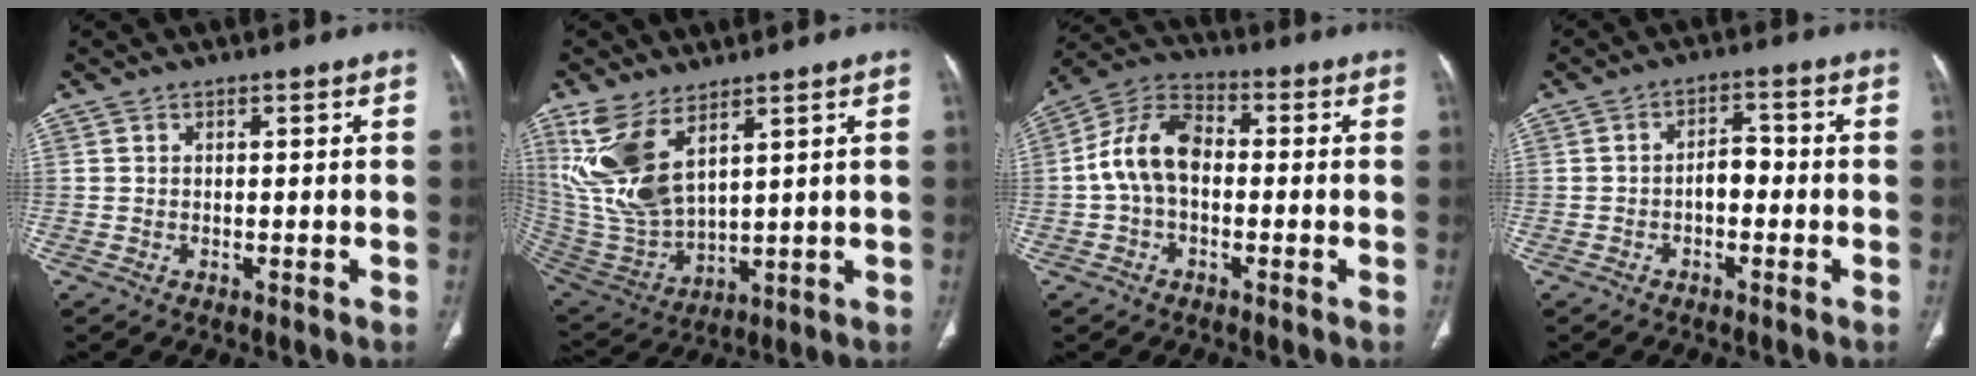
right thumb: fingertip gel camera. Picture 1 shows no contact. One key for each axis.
{"total": 14.3, "fx": 7.3, "fy": 6.5, "fz": 10.4, "tx": -0.218, "ty": -0.033, "tz": 0.172}
{"total": 10.6, "fx": -0.6, "fy": 6.9, "fz": 8.1, "tx": -0.148, "ty": 0.033, "tz": -0.022}
{"total": 3.9, "fx": -1.0, "fy": 2.4, "fz": 2.9, "tx": -0.034, "ty": 0.021, "tz": -0.023}